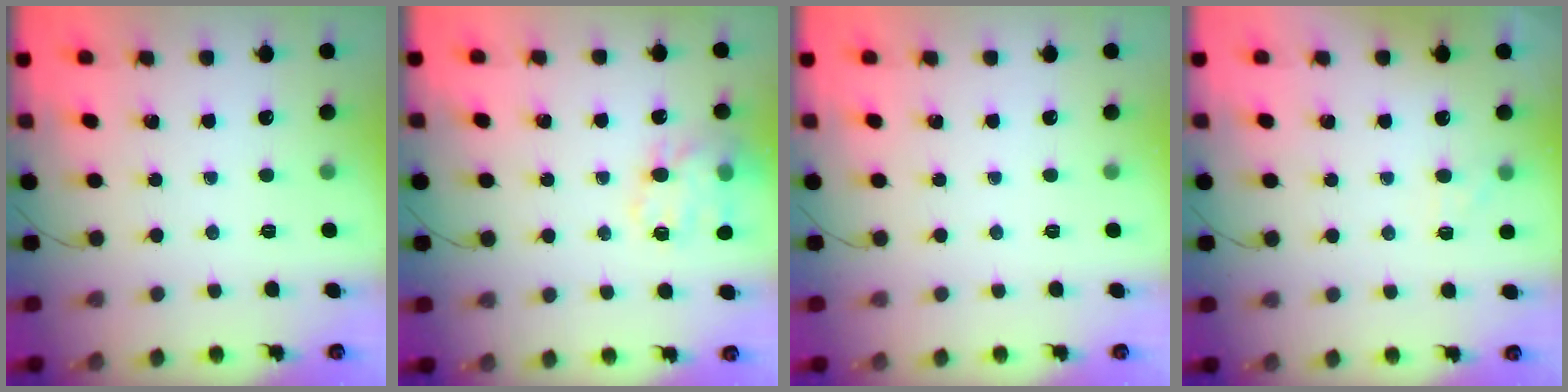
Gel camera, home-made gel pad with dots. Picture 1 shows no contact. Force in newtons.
{"total": 15.9, "press": 15.7, "slide": 2.5}
{"total": 0.0}
{"total": 5.0, "press": 4.9, "slide": 1.3}